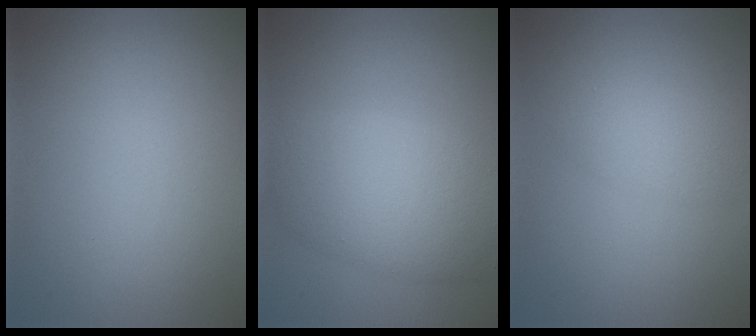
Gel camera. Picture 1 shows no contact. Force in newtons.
{"total": 7.3, "press": 7.3, "slide": 0.3}
{"total": 1.9, "press": 1.9, "slide": 0.1}